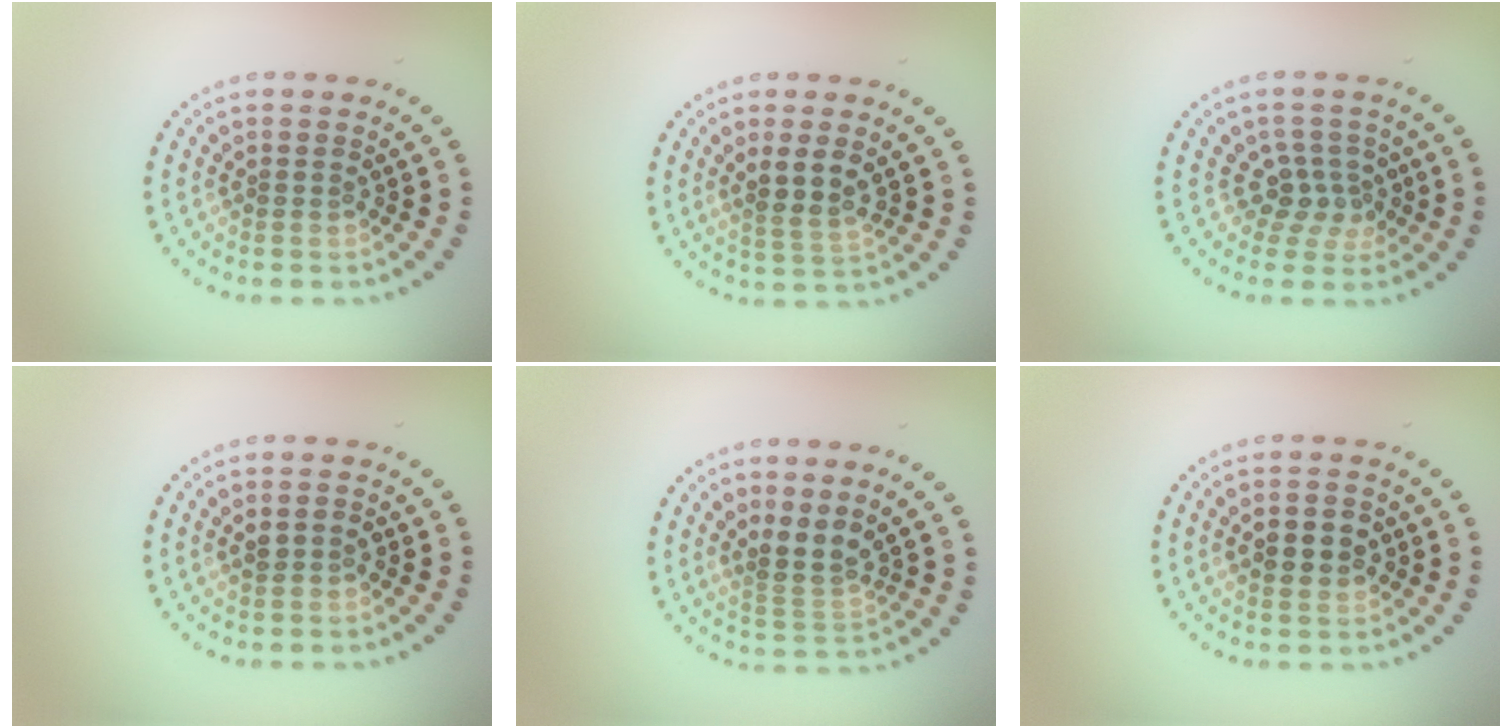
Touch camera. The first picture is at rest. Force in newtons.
{"total": 2.6, "press": 2.2, "slide": 1.4}
{"total": 2.6, "press": 2.0, "slide": 1.7}
{"total": 1.2, "press": 1.2, "slide": 0.0}
{"total": 2.6, "press": 2.0, "slide": 1.7}
{"total": 3.5, "press": 3.5, "slide": 0.1}